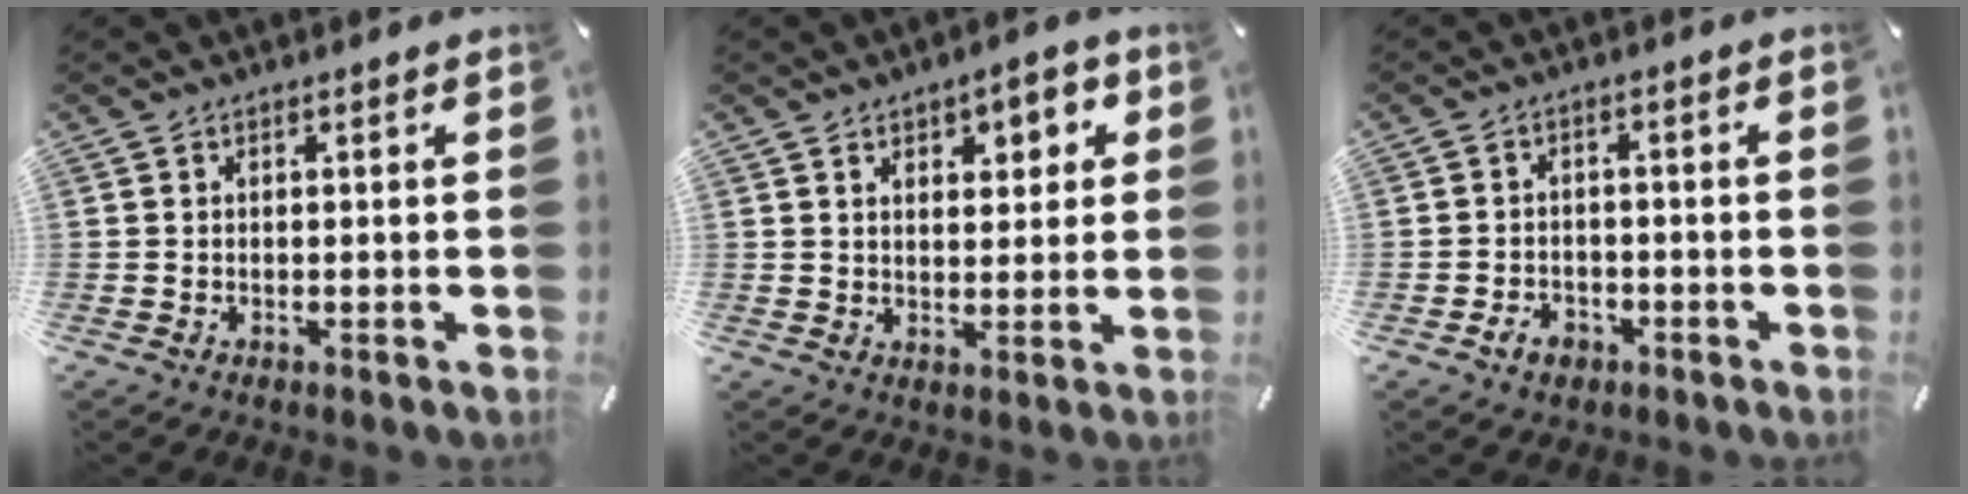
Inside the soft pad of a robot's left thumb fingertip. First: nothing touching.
{"total": 5.0, "force": [2.0, 3.5, 2.9], "torque": [-0.034, -0.005, 0.025]}
{"total": 4.1, "force": [-2.4, 2.9, 1.6], "torque": [-0.032, 0.009, -0.046]}